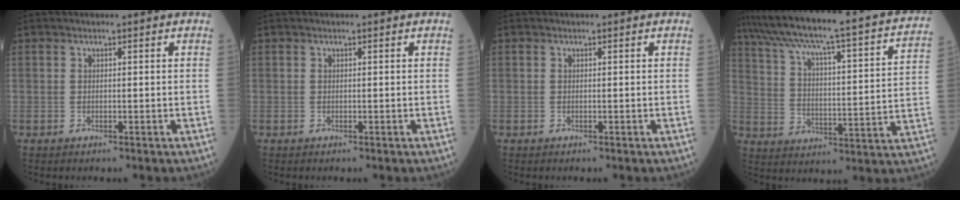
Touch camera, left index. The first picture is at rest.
{"total": 0.0}
{"total": 0.0}
{"total": 30.9, "force": [26.6, 2.8, 15.5], "torque": [-0.248, -0.033, 0.349]}